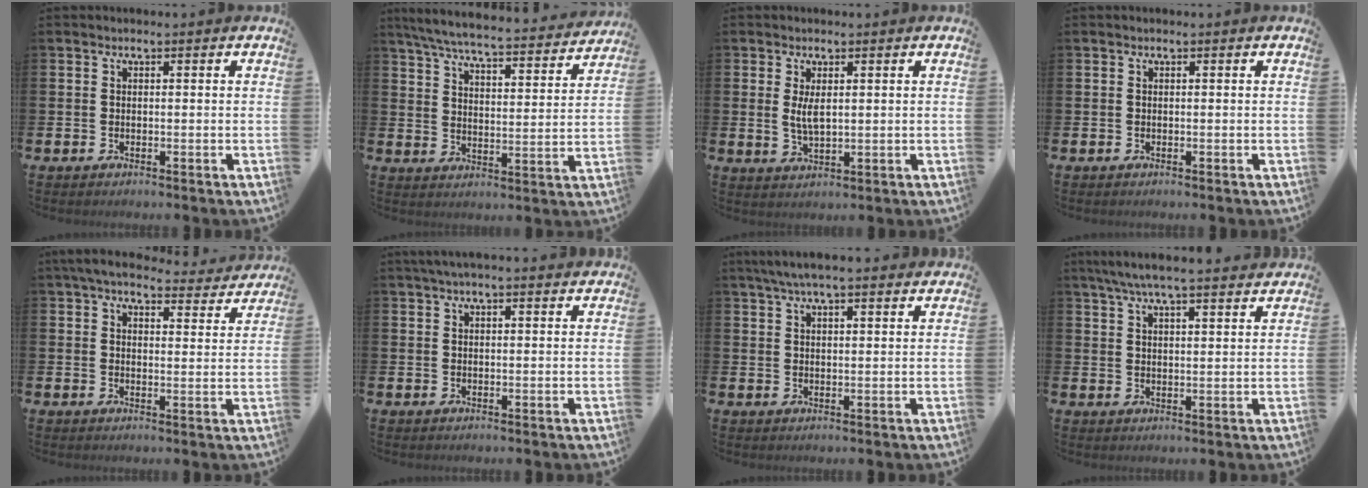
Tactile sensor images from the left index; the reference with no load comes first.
{"total": 6.7, "force": [6.1, 0.6, 2.6], "torque": [-0.073, -0.045, 0.103]}
{"total": 3.1, "force": [1.1, 1.2, 2.7], "torque": [-0.046, 0.001, 0.016]}
{"total": 0.0}
{"total": 5.5, "force": [5.0, 1.4, 1.8], "torque": [-0.042, -0.027, 0.087]}
{"total": 2.3, "force": [1.9, 0.2, 1.2], "torque": [-0.028, 0.002, 0.034]}
{"total": 4.8, "force": [4.2, 0.6, 2.4], "torque": [-0.056, -0.004, 0.075]}
{"total": 6.0, "force": [5.6, 0.2, 2.2], "torque": [-0.058, -0.020, 0.100]}